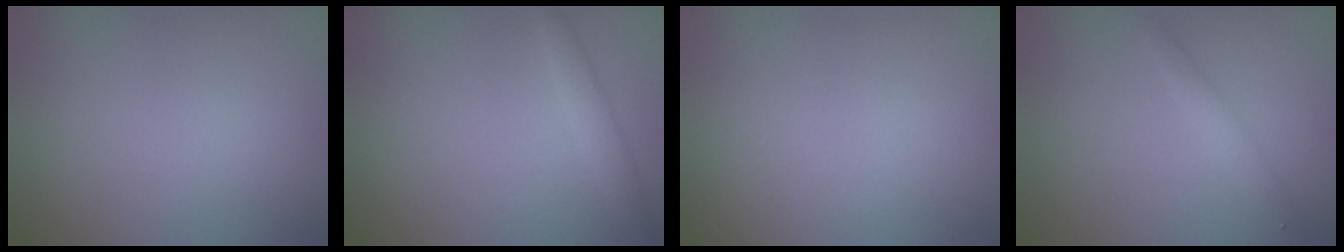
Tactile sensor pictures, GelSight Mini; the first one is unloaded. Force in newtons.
{"total": 1.2, "press": 1.2, "slide": 0.0}
{"total": 0.0}
{"total": 1.3, "press": 1.3, "slide": 0.0}